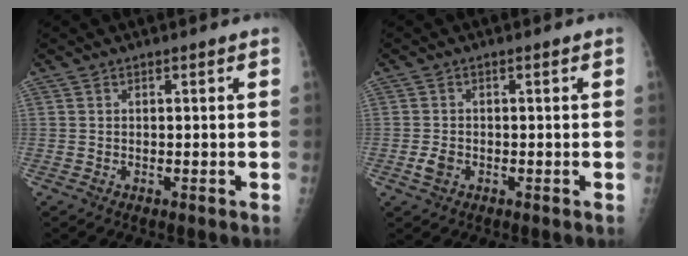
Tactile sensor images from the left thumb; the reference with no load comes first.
{"total": 2.1, "force": [-0.8, 1.5, 1.3], "torque": [-0.026, 0.001, -0.014]}